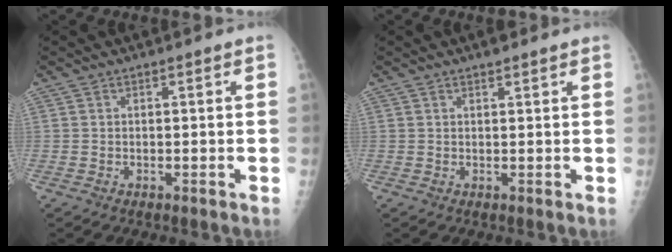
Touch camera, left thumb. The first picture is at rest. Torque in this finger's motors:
{"motor_torque": [0.18, -0.41, 0.22, -0.15, 0.00]}